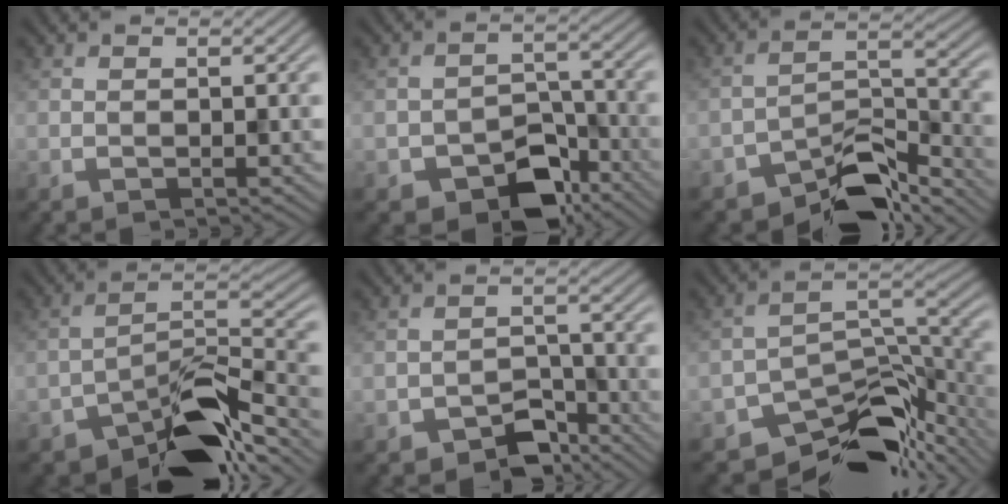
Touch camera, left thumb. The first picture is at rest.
{"total": 7.7, "force": [-4.7, 4.7, 3.8], "torque": [-0.055, -0.008, -0.085]}
{"total": 9.3, "force": [-7.3, 3.4, 4.5], "torque": [-0.059, 0.004, -0.141]}
{"total": 11.3, "force": [-8.1, 4.4, 6.5], "torque": [-0.086, 0.006, -0.159]}
{"total": 5.2, "force": [-3.7, 2.9, 2.3], "torque": [-0.033, 0.000, -0.069]}
{"total": 12.2, "force": [-9.2, 5.3, 6.0], "torque": [-0.093, -0.015, -0.147]}